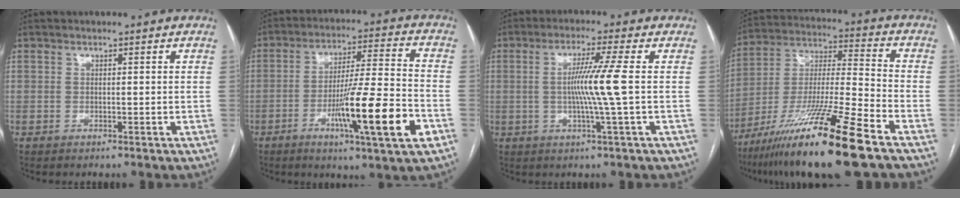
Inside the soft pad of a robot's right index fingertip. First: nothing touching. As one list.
[{"total": 16.3, "force": [-6.0, 0.1, 15.1], "torque": [-0.252, -0.015, -0.098]}, {"total": 7.1, "force": [-0.1, -1.9, 6.9], "torque": [-0.130, -0.003, 0.000]}, {"total": 20.6, "force": [-13.4, -0.1, 15.7], "torque": [-0.285, -0.041, -0.239]}]